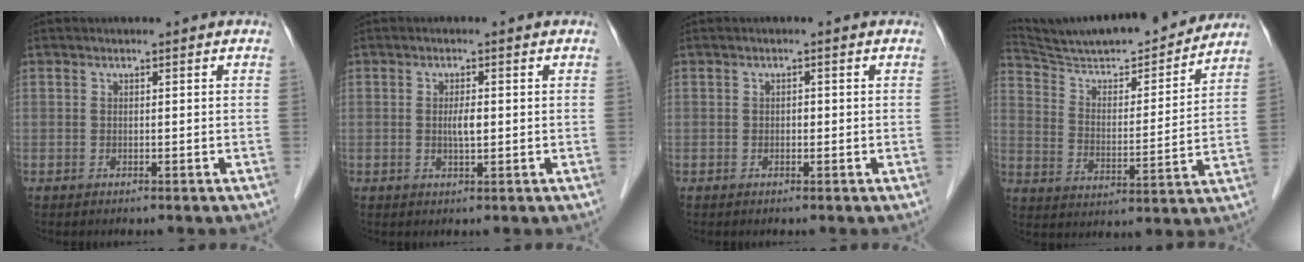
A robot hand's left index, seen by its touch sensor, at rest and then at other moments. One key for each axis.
{"total": 2.1, "fx": 0.0, "fy": 0.4, "fz": 2.1, "tx": -0.040, "ty": 0.000, "tz": 0.001}
{"total": 0.7, "fx": -0.1, "fy": 0.4, "fz": 0.5, "tx": -0.007, "ty": 0.002, "tz": -0.003}
{"total": 19.9, "fx": 18.6, "fy": 1.8, "fz": 6.8, "tx": -0.116, "ty": -0.006, "tz": 0.284}